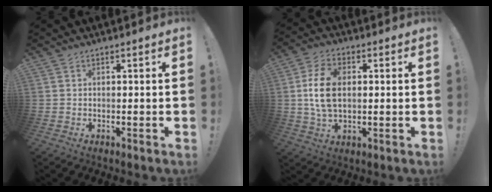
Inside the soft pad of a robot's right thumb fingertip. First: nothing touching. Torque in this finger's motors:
{"motor_torque": [0.09, 0.73, 0.85, 0.03, 0.29]}